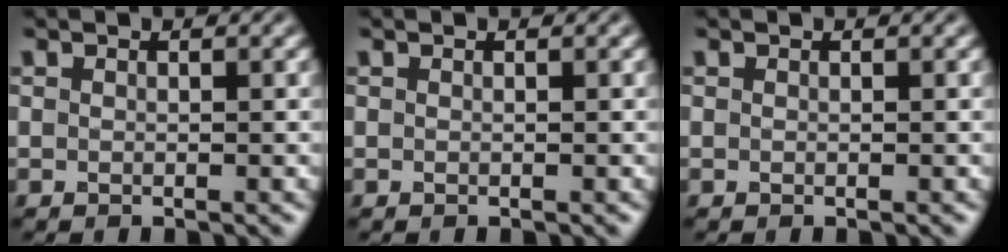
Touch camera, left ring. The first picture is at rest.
{"total": 0.0}
{"total": 0.0}